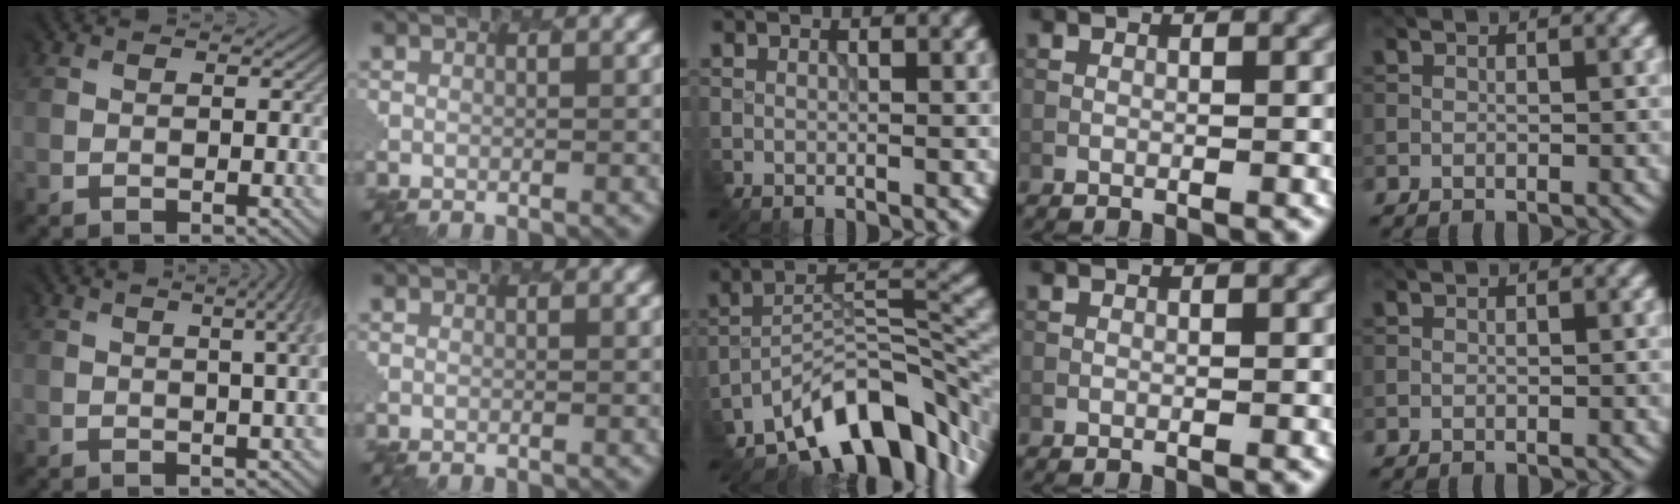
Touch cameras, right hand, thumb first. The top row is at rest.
{"thumb": {"total": 4.7, "force": [1.6, 1.4, 4.1], "torque": [-0.020, 0.028, 0.000]}, "middle": {"total": 10.3, "force": [-7.2, 4.0, 6.1], "torque": [-0.083, 0.007, -0.138]}}